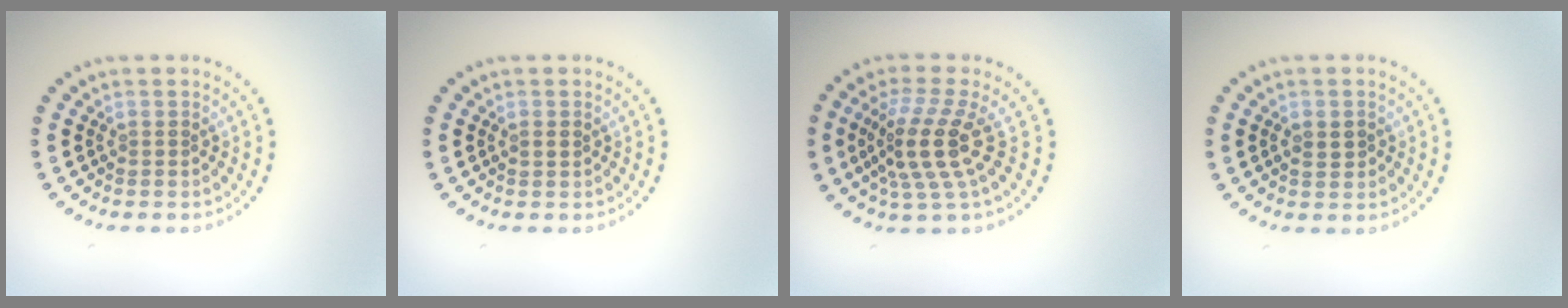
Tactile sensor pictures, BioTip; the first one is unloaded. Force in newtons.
{"total": 0.9, "press": 0.9, "slide": 0.2}
{"total": 4.5, "press": 3.4, "slide": 3.0}
{"total": 1.2, "press": 1.2, "slide": 0.0}